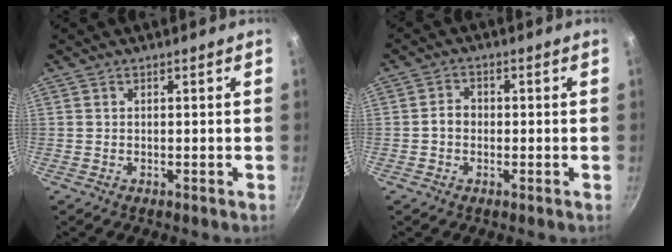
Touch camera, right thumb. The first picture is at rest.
{"total": 2.9, "force": [-0.5, 2.3, 1.6], "torque": [-0.015, 0.013, -0.011]}